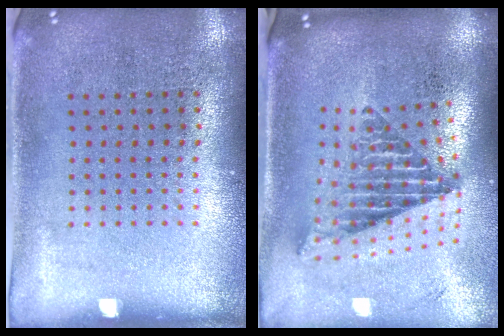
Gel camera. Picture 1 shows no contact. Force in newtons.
{"total": 2.4, "press": 1.6, "slide": 1.9}